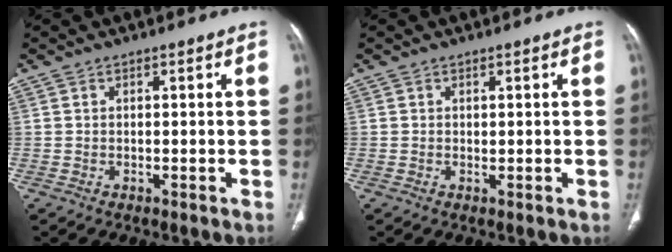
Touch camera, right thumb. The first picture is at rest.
{"total": 0.0}